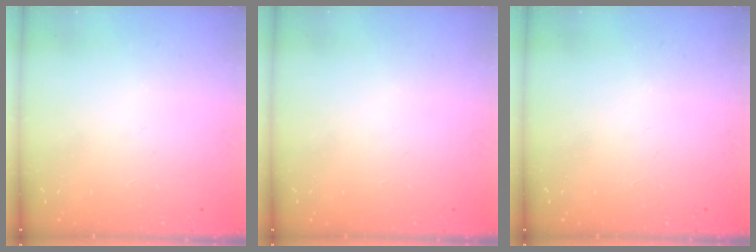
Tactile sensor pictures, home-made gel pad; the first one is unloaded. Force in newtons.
{"total": 0.0}
{"total": 0.0}